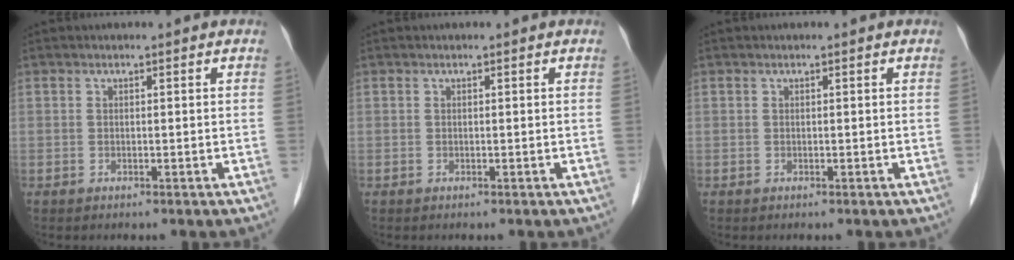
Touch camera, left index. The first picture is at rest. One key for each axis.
{"total": 0.0}
{"total": 0.0}